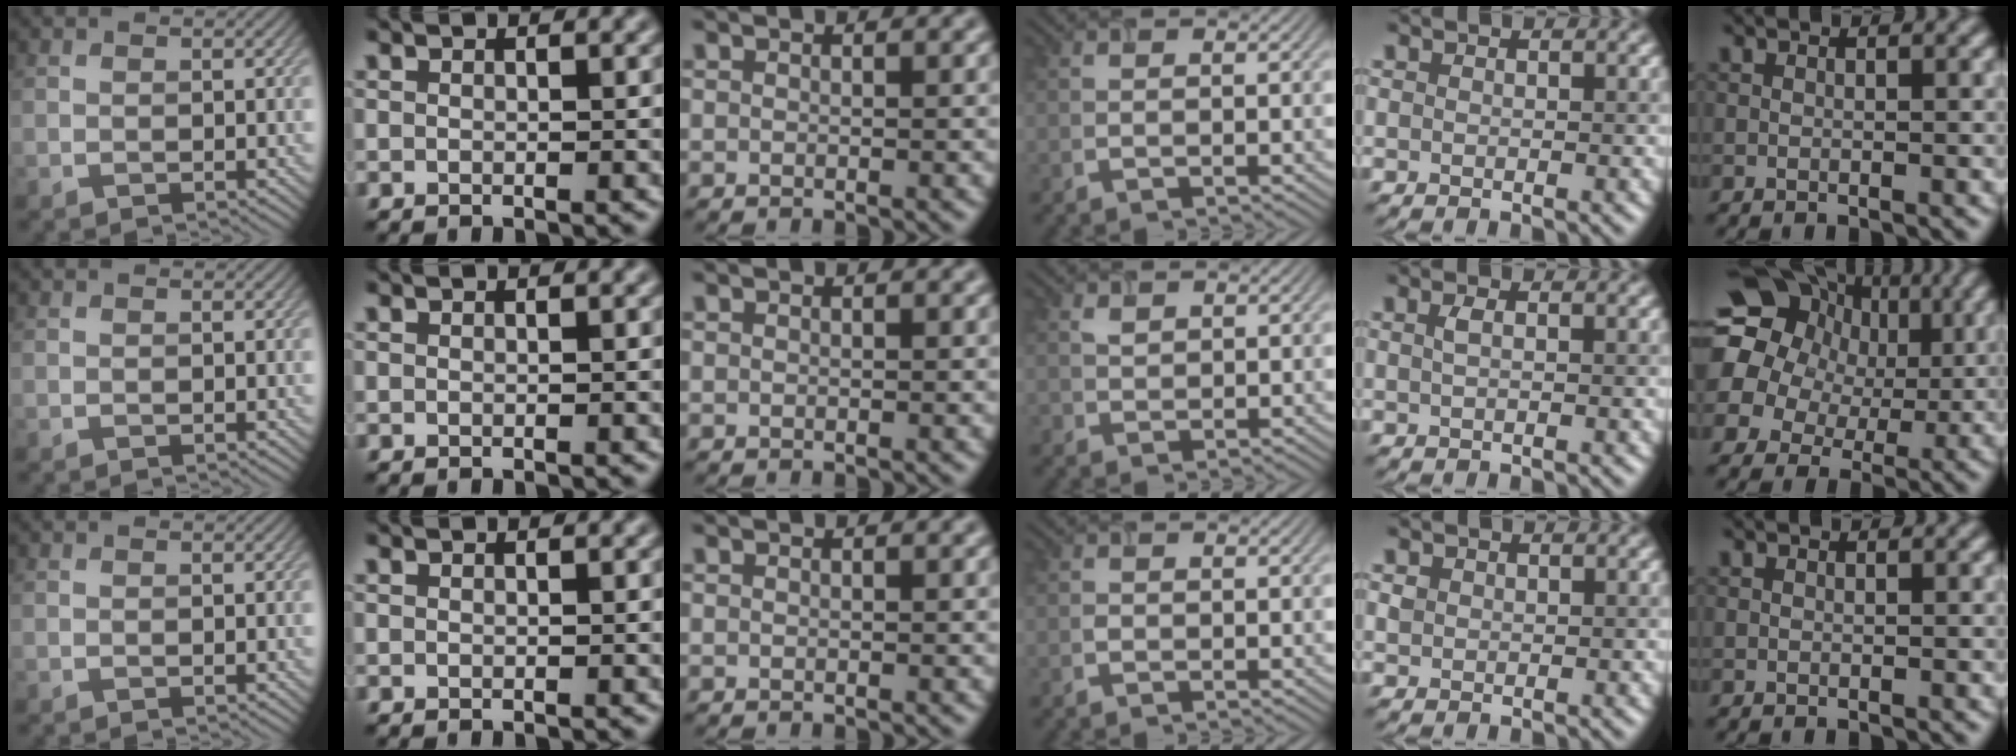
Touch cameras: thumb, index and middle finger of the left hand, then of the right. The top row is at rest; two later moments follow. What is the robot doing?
{"motion": "insert", "object": "airpods case & airpods"}